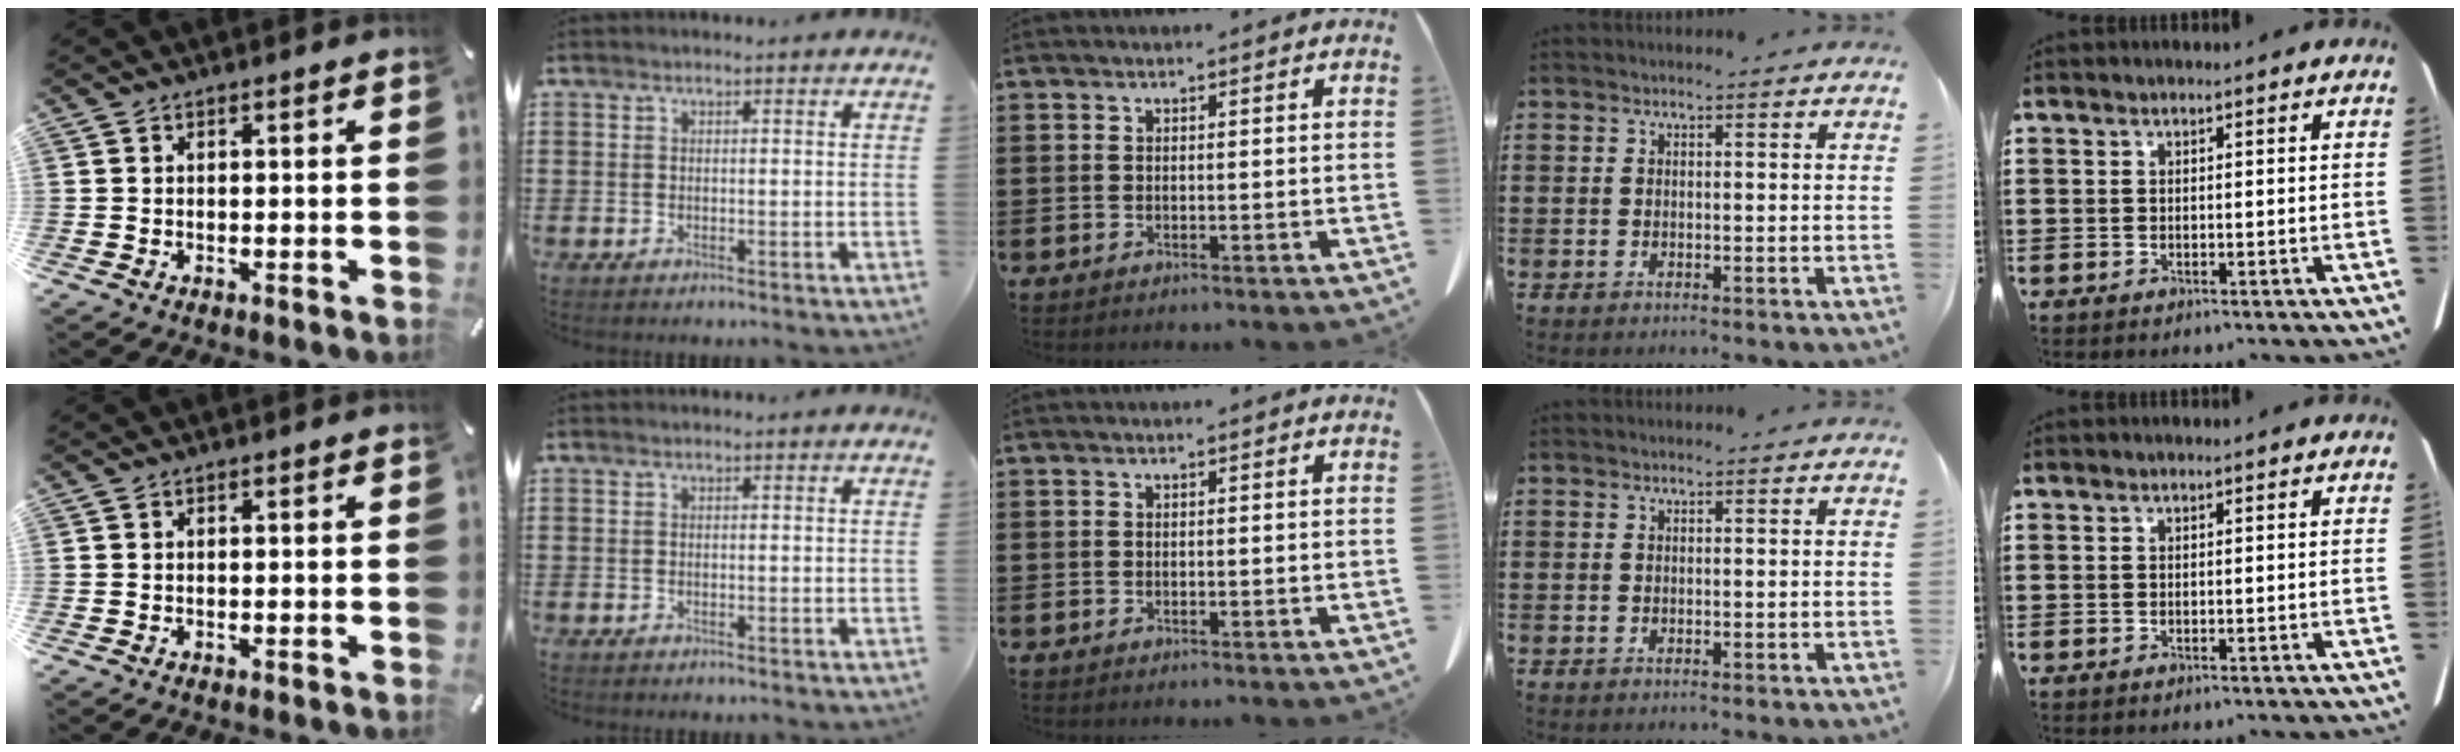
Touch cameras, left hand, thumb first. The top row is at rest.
{}